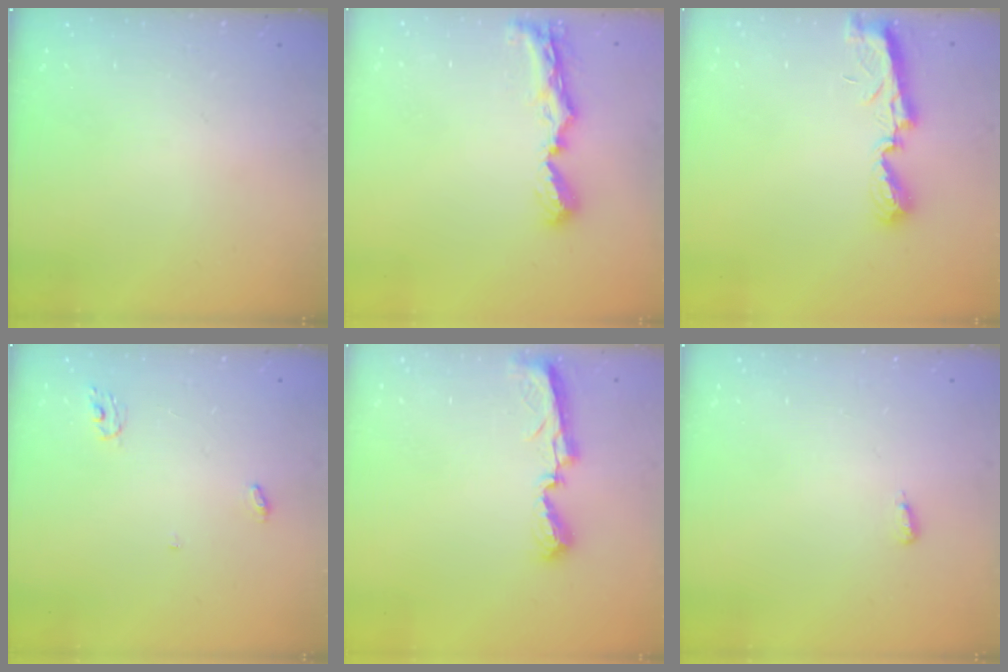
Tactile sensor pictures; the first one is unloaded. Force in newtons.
{"total": 8.7, "press": 8.7, "slide": 0.7}
{"total": 7.6, "press": 7.5, "slide": 0.3}
{"total": 3.7, "press": 3.7, "slide": 0.2}
{"total": 8.9, "press": 8.9, "slide": 0.2}
{"total": 3.6, "press": 2.7, "slide": 2.5}